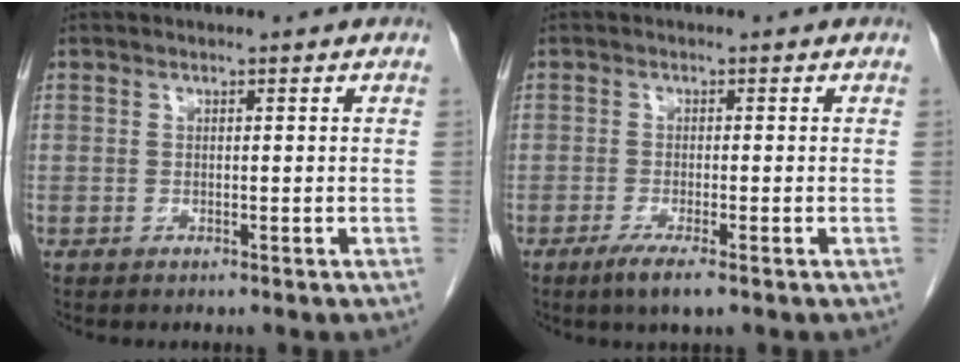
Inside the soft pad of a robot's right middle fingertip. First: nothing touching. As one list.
[{"total": 3.5, "force": [-2.2, 0.1, 2.8], "torque": [-0.058, -0.013, -0.040]}]